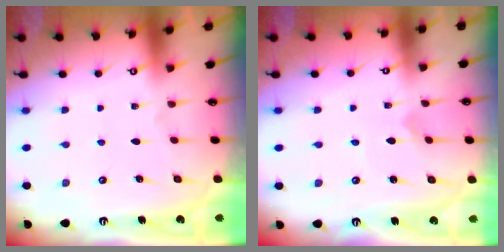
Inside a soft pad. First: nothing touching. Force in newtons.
{"total": 2.1, "press": 2.1, "slide": 0.3}